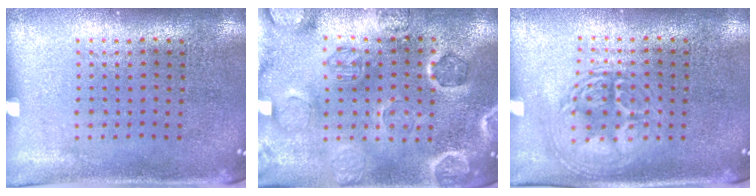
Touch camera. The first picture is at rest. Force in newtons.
{"total": 2.4, "press": 2.4, "slide": 0.2}
{"total": 2.9, "press": 2.9, "slide": 0.4}